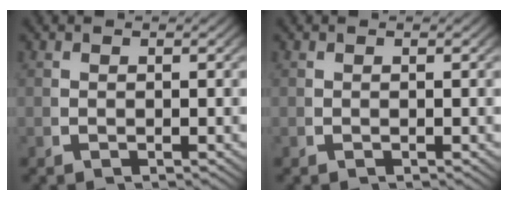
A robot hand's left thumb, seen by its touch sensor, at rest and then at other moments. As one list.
[{"total": 0.0}]